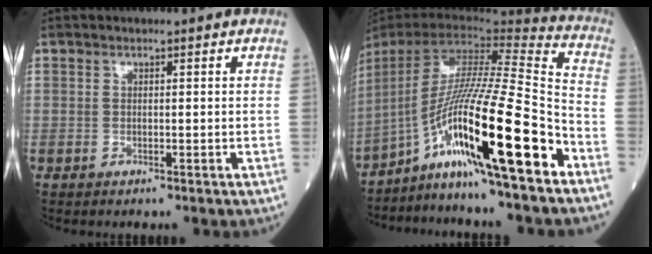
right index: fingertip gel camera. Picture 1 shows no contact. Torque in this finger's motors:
{"motor_torque": [1.72, -0.42, 0.69, 0.21]}